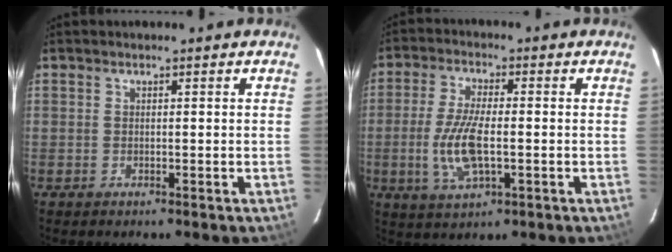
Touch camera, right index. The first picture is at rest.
{"total": 9.6, "force": [-1.8, 3.3, 8.8], "torque": [-0.186, -0.007, -0.034]}